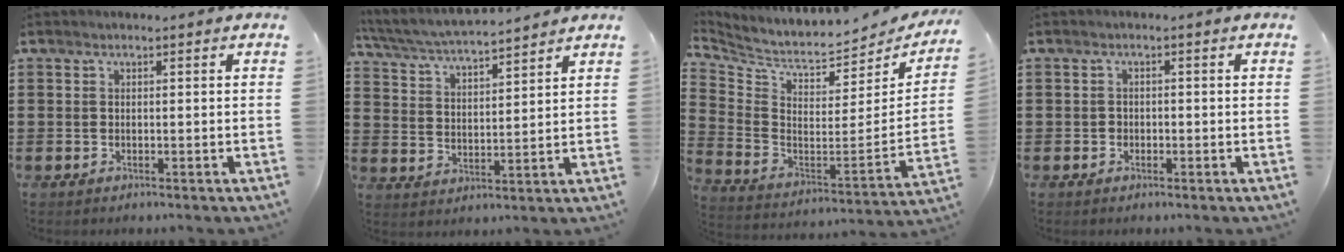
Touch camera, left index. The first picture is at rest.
{"total": 4.9, "force": [4.7, 0.0, 1.5], "torque": [-0.051, -0.030, 0.078]}
{"total": 4.9, "force": [4.5, 0.5, 1.8], "torque": [-0.063, -0.056, 0.071]}
{"total": 0.9, "force": [-0.5, 0.7, 0.3], "torque": [-0.008, 0.002, -0.011]}